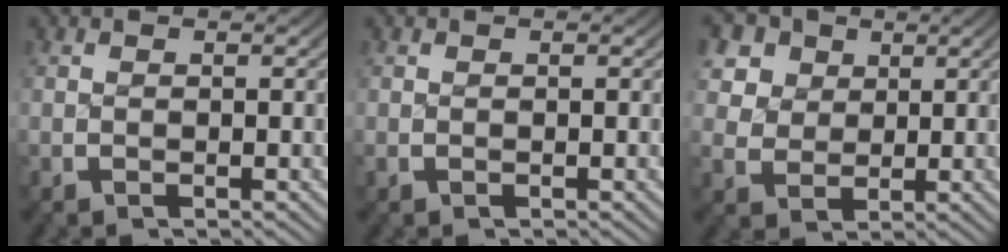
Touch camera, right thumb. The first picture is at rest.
{"total": 0.0}
{"total": 7.0, "force": [2.5, 5.7, 3.3], "torque": [-0.078, -0.012, 0.045]}